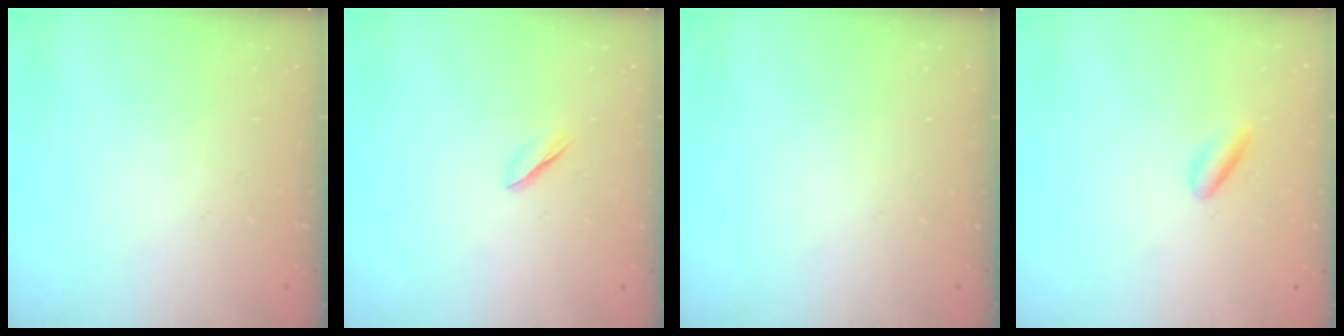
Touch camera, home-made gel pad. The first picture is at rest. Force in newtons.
{"total": 2.0, "press": 2.0, "slide": 0.6}
{"total": 0.0}
{"total": 1.8, "press": 1.7, "slide": 0.5}